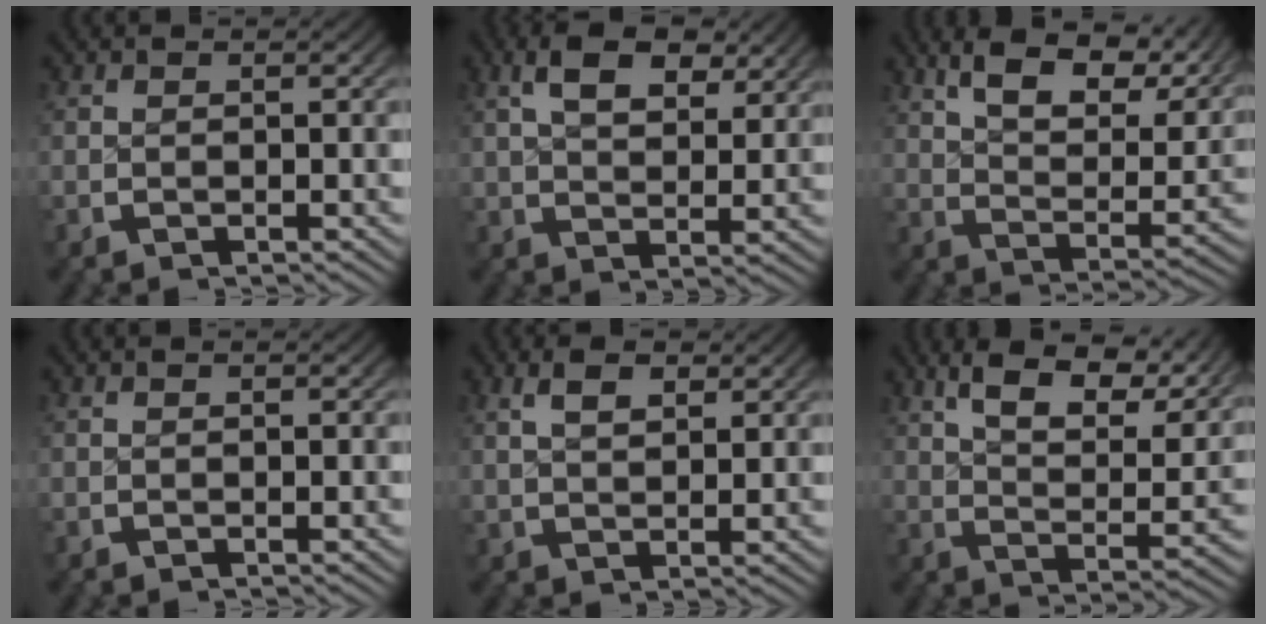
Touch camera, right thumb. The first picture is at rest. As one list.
[{"total": 6.0, "force": [3.4, 2.9, 4.0], "torque": [-0.052, 0.006, 0.054]}, {"total": 10.9, "force": [6.6, 4.6, 7.5], "torque": [-0.109, 0.019, 0.093]}, {"total": 0.0}, {"total": 3.4, "force": [2.1, 1.5, 2.3], "torque": [-0.025, 0.008, 0.039]}, {"total": 11.7, "force": [6.3, 5.1, 8.4], "torque": [-0.126, 0.018, 0.087]}]